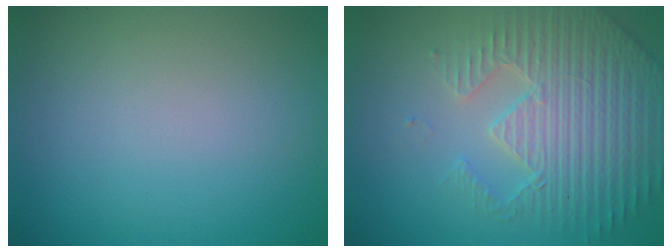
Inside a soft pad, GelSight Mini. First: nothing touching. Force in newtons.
{"total": 5.0, "press": 4.8, "slide": 1.4}